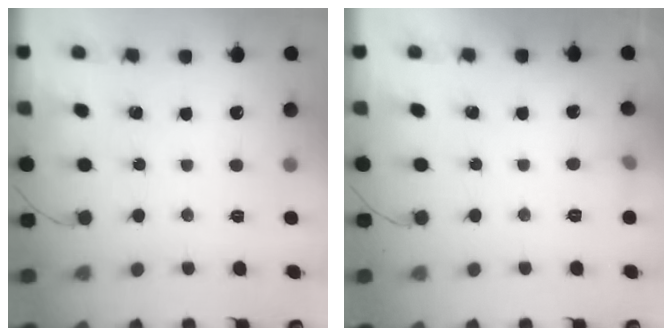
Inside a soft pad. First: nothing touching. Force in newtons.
{"total": 7.6, "press": 5.0, "slide": 5.7}